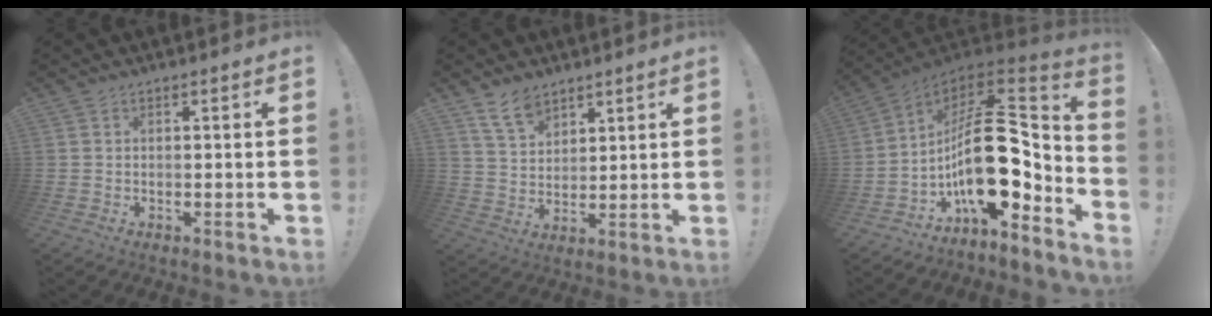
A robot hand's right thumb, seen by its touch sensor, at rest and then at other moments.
{"total": 8.0, "force": [6.2, 4.1, 3.0], "torque": [-0.062, -0.031, 0.120]}
{"total": 23.7, "force": [-2.9, 11.9, 20.3], "torque": [-0.348, 0.010, -0.042]}